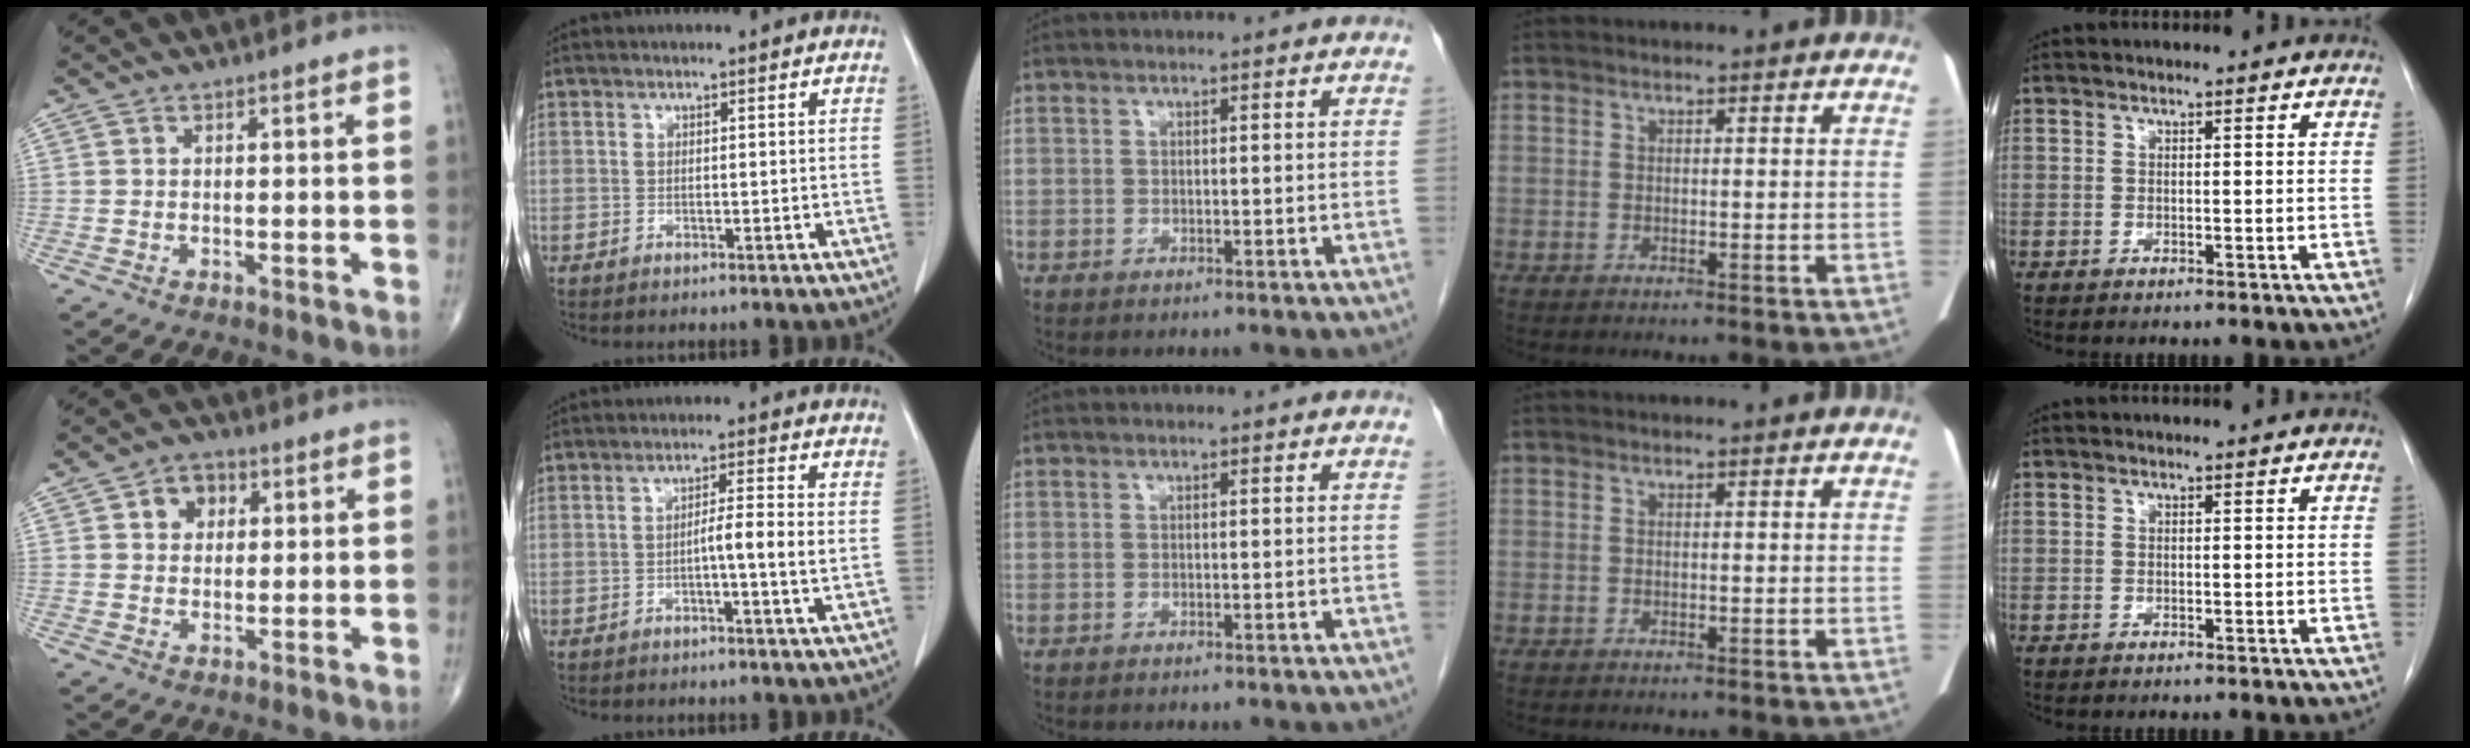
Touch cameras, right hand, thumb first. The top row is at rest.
{"thumb": {"total": 5.0, "force": [1.5, 4.0, 2.6], "torque": [-0.015, 0.004, 0.019]}, "index": {"total": 4.2, "force": [-0.6, -0.4, 4.2], "torque": [-0.066, 0.002, -0.012]}}